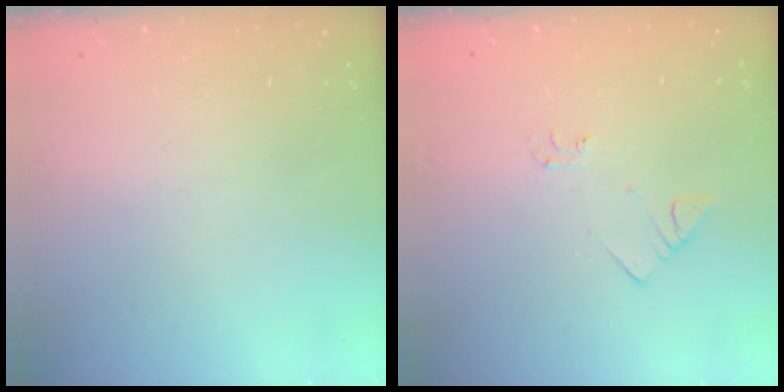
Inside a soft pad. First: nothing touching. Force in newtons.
{"total": 3.6, "press": 3.6, "slide": 0.3}